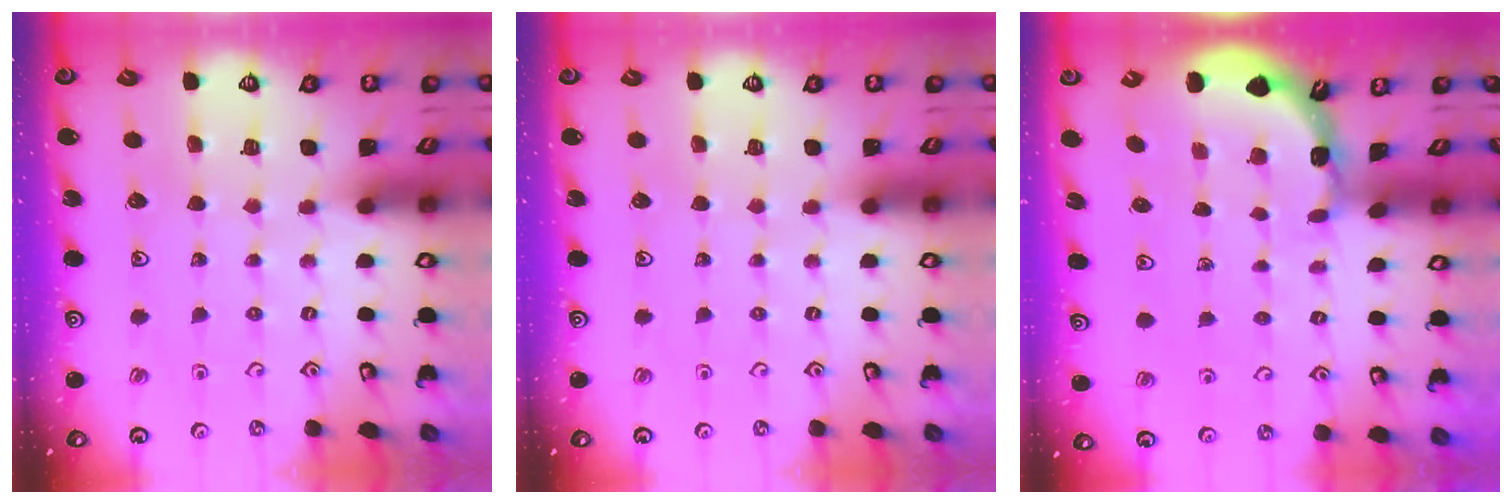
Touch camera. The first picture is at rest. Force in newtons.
{"total": 0.0}
{"total": 1.6, "press": 1.6, "slide": 0.1}